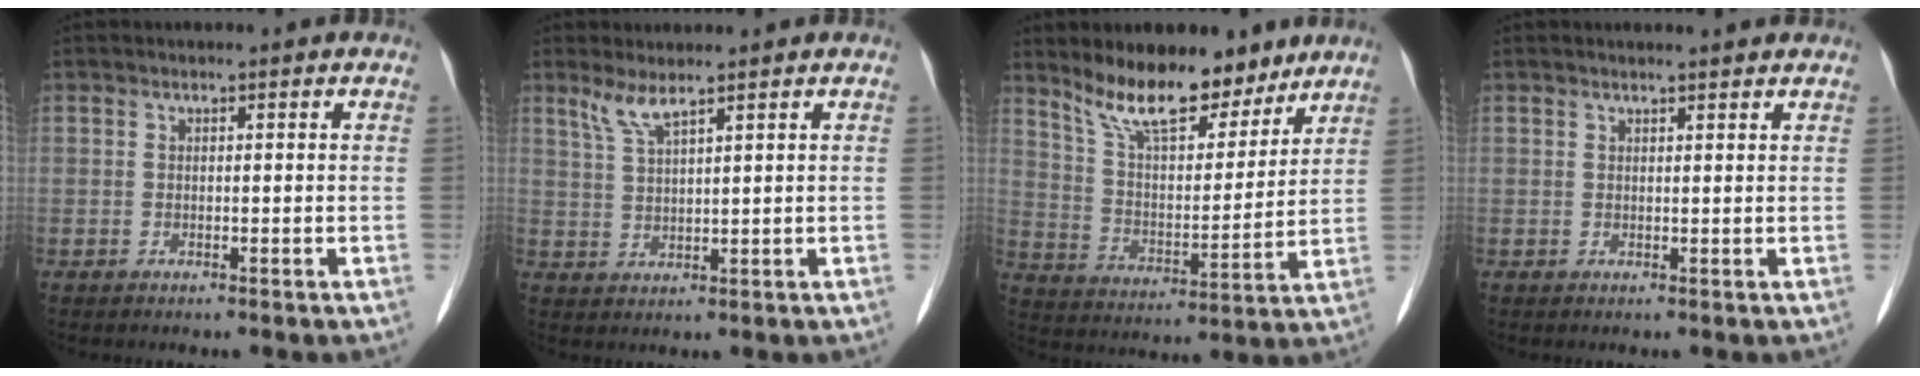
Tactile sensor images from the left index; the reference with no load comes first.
{"total": 3.3, "force": [2.5, 0.1, 2.1], "torque": [-0.053, 0.001, 0.055]}
{"total": 13.3, "force": [10.6, 4.6, 6.6], "torque": [-0.109, -0.002, 0.187]}
{"total": 2.6, "force": [2.4, 0.3, 0.9], "torque": [-0.016, 0.010, 0.028]}